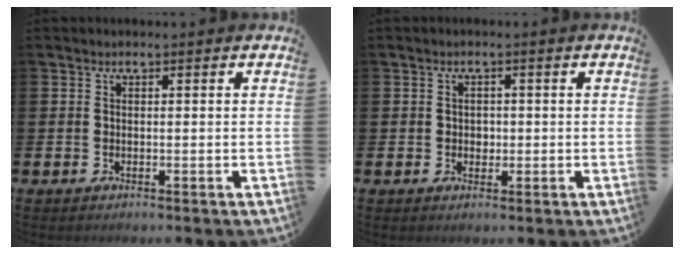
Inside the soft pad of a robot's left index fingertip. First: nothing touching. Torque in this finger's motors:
{"motor_torque": [-0.06, -0.16, 0.01, 0.00]}